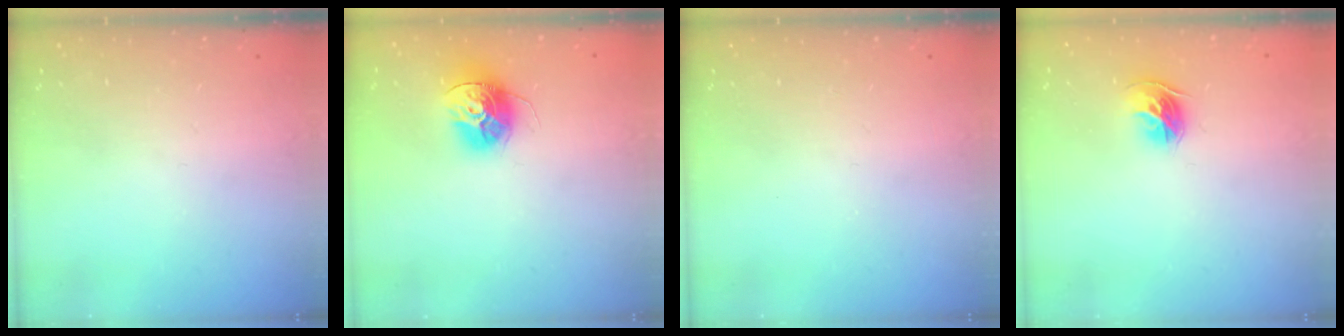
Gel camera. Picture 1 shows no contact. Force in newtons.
{"total": 13.1, "press": 13.1, "slide": 0.7}
{"total": 0.0}
{"total": 9.2, "press": 9.1, "slide": 0.9}